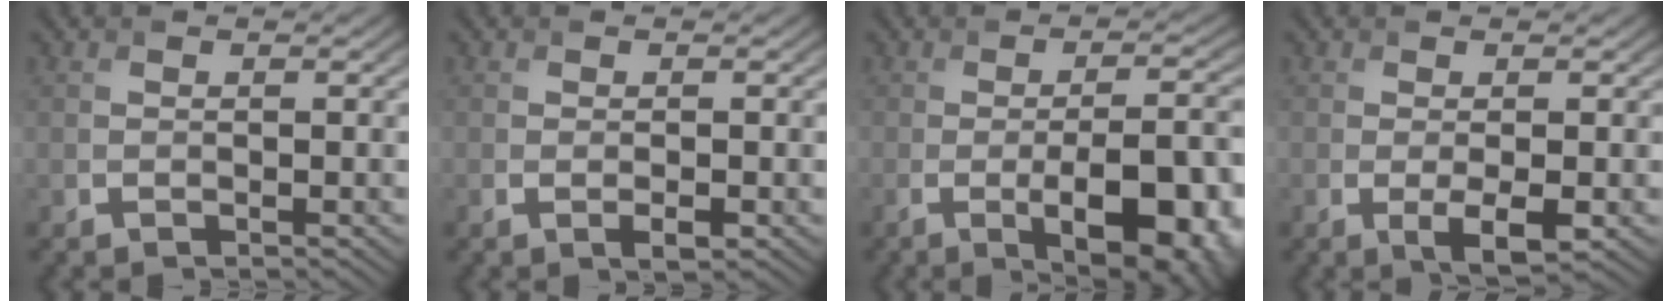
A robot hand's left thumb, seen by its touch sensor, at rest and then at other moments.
{"total": 1.1, "force": [-0.3, 0.3, 1.0], "torque": [-0.022, 0.001, -0.004]}
{"total": 10.4, "force": [-3.7, 3.3, 9.1], "torque": [-0.121, -0.008, -0.043]}
{"total": 2.4, "force": [-0.4, 0.5, 2.3], "torque": [-0.051, -0.006, -0.004]}